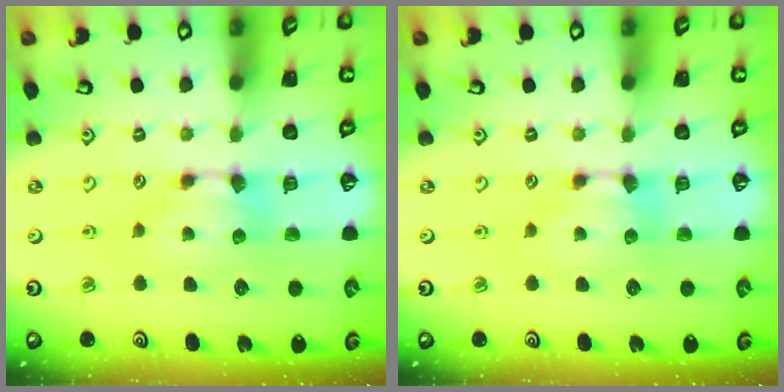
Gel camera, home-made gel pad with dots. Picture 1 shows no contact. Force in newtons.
{"total": 0.0}